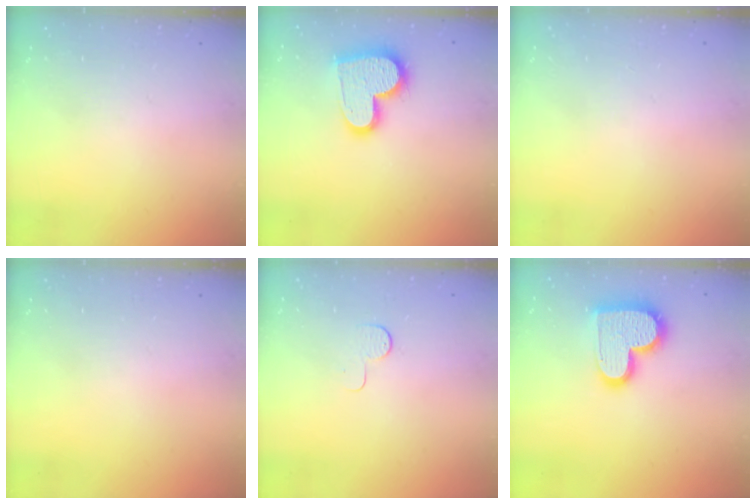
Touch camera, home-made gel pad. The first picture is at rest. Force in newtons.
{"total": 15.7, "press": 15.7, "slide": 0.8}
{"total": 0.6, "press": 0.6, "slide": 0.2}
{"total": 0.0}
{"total": 4.6, "press": 4.6, "slide": 0.3}
{"total": 17.6, "press": 17.5, "slide": 1.3}